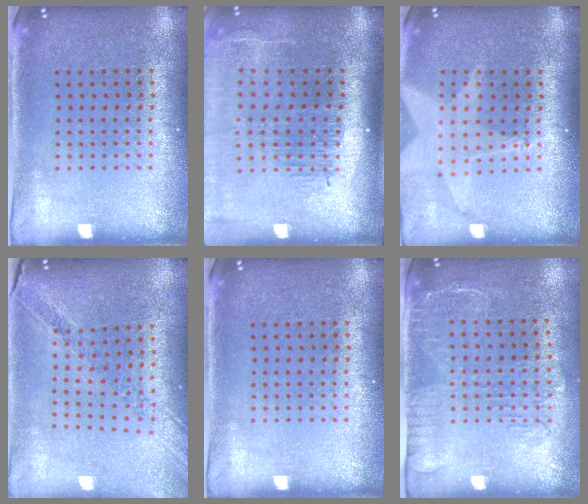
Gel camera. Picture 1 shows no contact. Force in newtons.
{"total": 2.4, "press": 1.9, "slide": 1.4}
{"total": 2.0, "press": 1.6, "slide": 1.3}
{"total": 1.1, "press": 1.0, "slide": 0.0}
{"total": 0.0}
{"total": 1.7, "press": 1.3, "slide": 1.0}